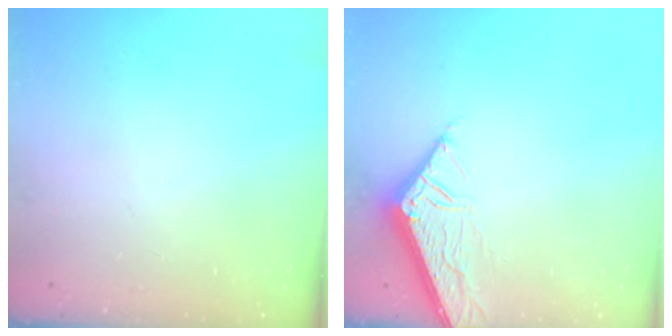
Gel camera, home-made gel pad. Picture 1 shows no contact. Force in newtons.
{"total": 7.0, "press": 6.9, "slide": 0.4}